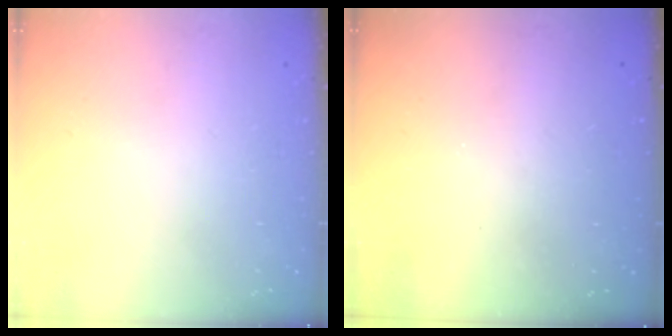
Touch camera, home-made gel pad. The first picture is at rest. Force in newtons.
{"total": 3.1, "press": 3.1, "slide": 0.1}